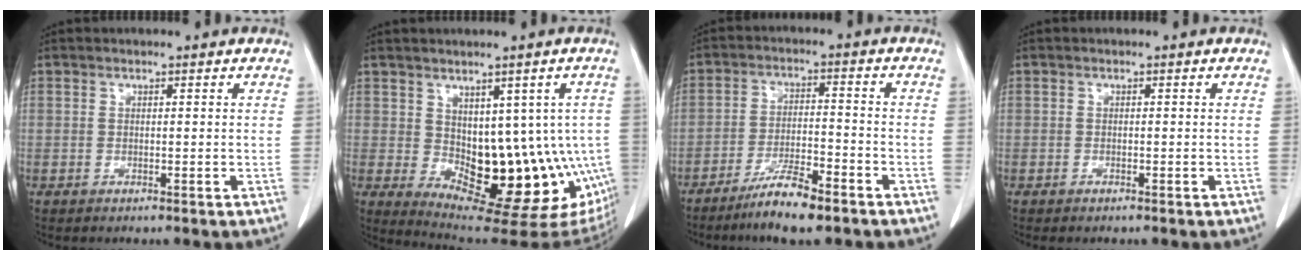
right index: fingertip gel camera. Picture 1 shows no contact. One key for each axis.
{"total": 16.3, "fx": -2.9, "fy": 8.6, "fz": 13.6, "tx": -0.132, "ty": 0.000, "tz": -0.018}
{"total": 8.3, "fx": -6.2, "fy": 0.8, "fz": 5.5, "tx": -0.104, "ty": -0.017, "tz": -0.111}
{"total": 0.6, "fx": -0.6, "fy": 0.1, "fz": 0.2, "tx": -0.010, "ty": -0.001, "tz": -0.010}